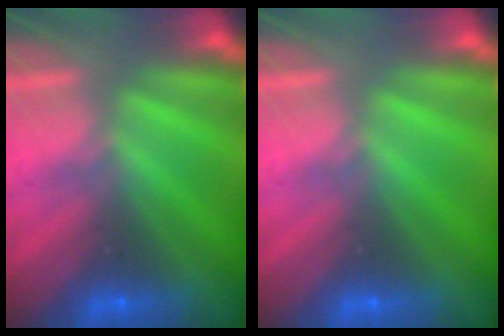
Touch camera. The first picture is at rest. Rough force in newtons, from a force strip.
{"total": 0.0}